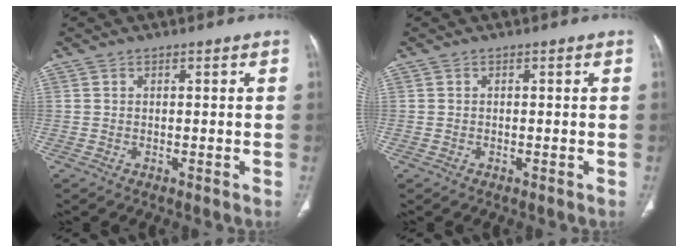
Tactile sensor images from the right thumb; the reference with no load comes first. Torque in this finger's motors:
{"motor_torque": [-0.60, 0.19, -0.48, 0.36, -0.08]}